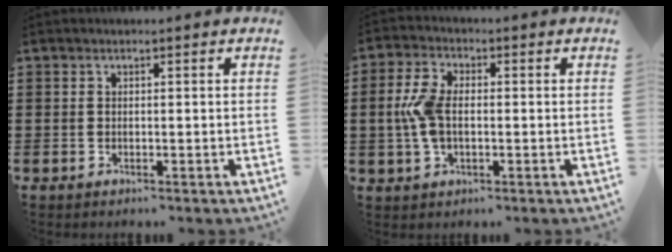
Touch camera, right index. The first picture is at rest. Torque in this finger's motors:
{"motor_torque": [0.24, 0.05, 0.48, 0.11]}